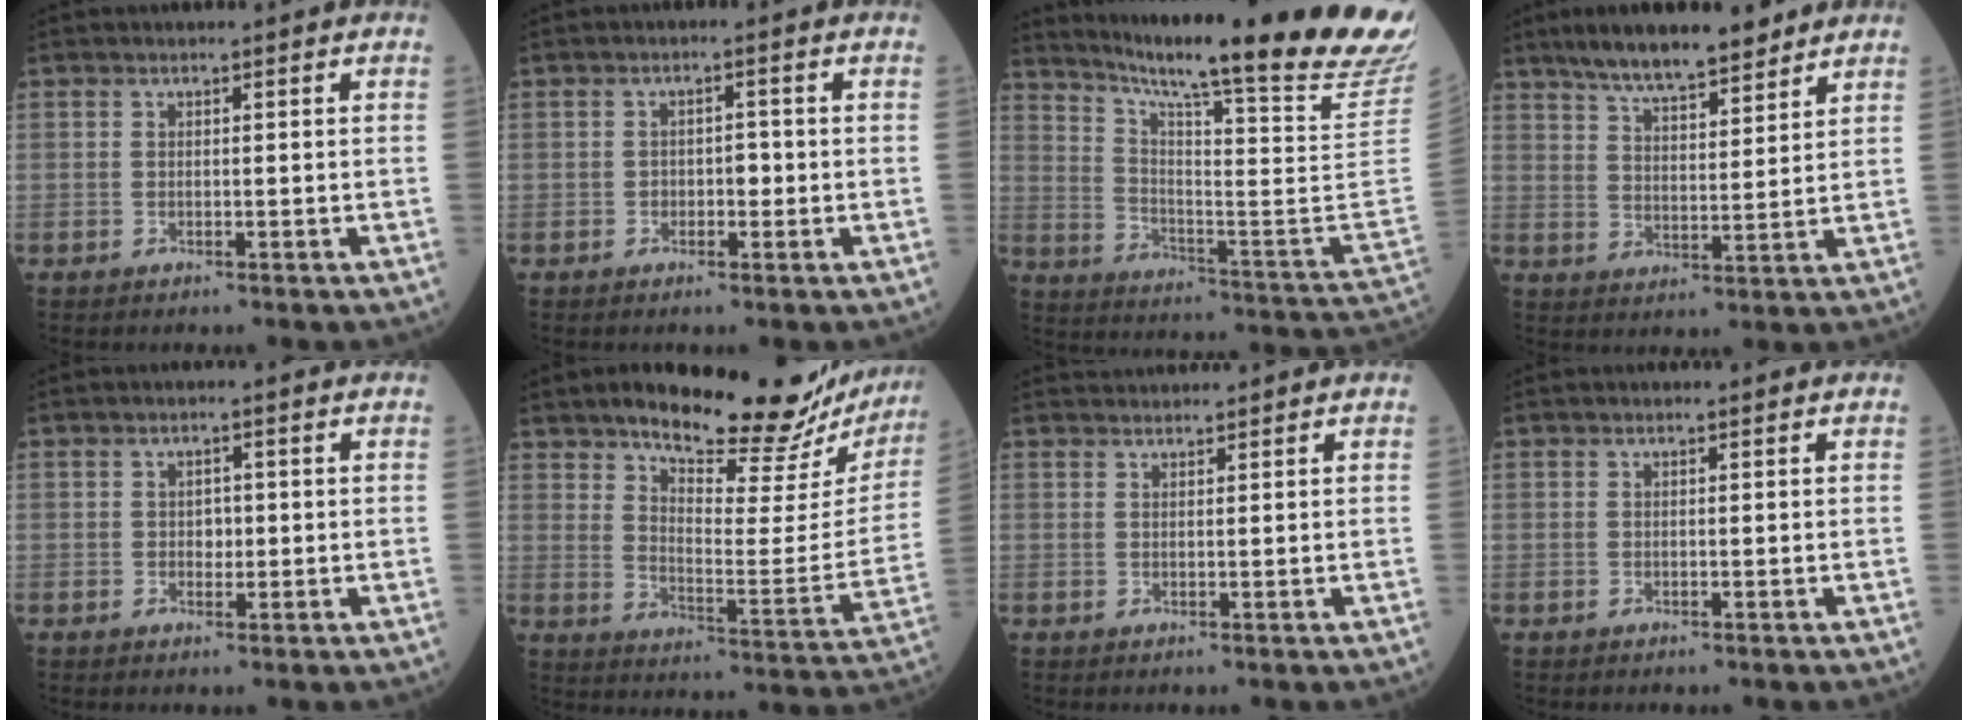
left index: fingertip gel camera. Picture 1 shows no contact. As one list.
[{"total": 2.0, "force": [-0.4, 1.2, 1.5], "torque": [-0.016, 0.006, -0.008]}, {"total": 30.6, "force": [25.7, -0.7, 16.5], "torque": [-0.251, -0.113, 0.341]}, {"total": 11.6, "force": [9.4, 2.3, 6.4], "torque": [-0.105, 0.018, 0.160]}, {"total": 1.6, "force": [0.0, 1.2, 1.1], "torque": [-0.016, 0.002, 0.001]}, {"total": 22.1, "force": [20.0, 4.4, 8.5], "torque": [-0.117, -0.068, 0.256]}, {"total": 2.2, "force": [2.2, 0.0, 0.0], "torque": [-0.006, 0.024, 0.044]}, {"total": 0.0}]